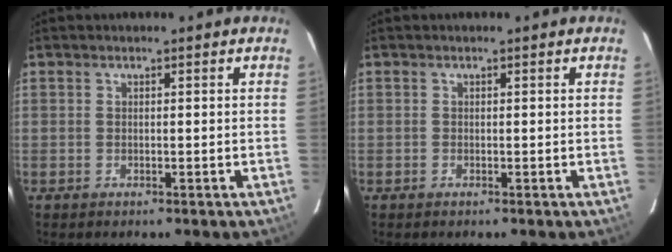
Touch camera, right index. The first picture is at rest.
{"total": 0.0}